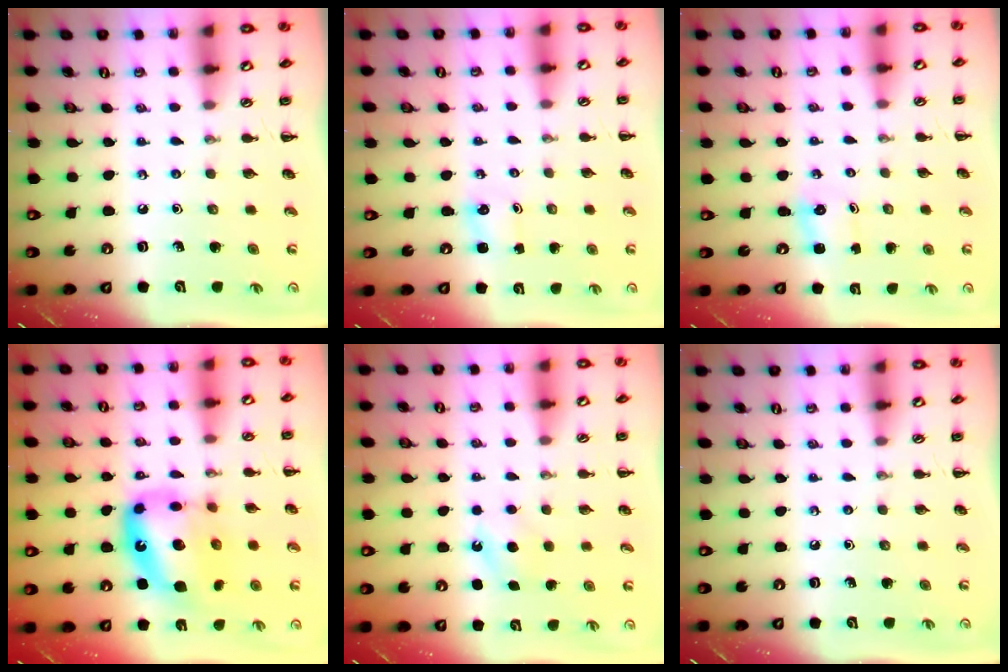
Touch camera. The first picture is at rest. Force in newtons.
{"total": 1.2, "press": 1.2, "slide": 0.2}
{"total": 1.1, "press": 1.1, "slide": 0.4}
{"total": 15.9, "press": 15.3, "slide": 4.0}
{"total": 5.4, "press": 5.2, "slide": 1.2}
{"total": 0.0}